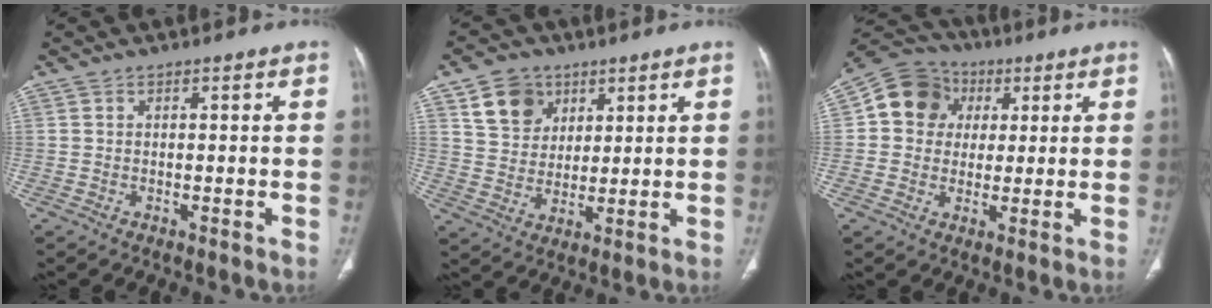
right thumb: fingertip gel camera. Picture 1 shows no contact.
{"total": 9.1, "force": [4.7, 7.1, 3.4], "torque": [-0.035, -0.019, 0.090]}
{"total": 11.2, "force": [2.3, 9.9, 4.6], "torque": [-0.061, 0.012, 0.029]}